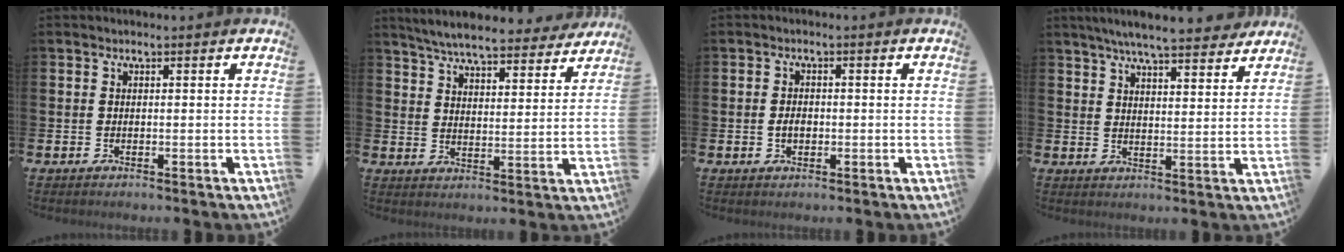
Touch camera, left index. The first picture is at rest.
{"total": 6.8, "force": [6.4, 1.0, 2.0], "torque": [-0.052, -0.038, 0.110]}
{"total": 1.9, "force": [-0.2, 1.3, 1.3], "torque": [-0.016, 0.002, -0.009]}
{"total": 7.0, "force": [6.6, 0.5, 2.3], "torque": [-0.055, -0.033, 0.117]}